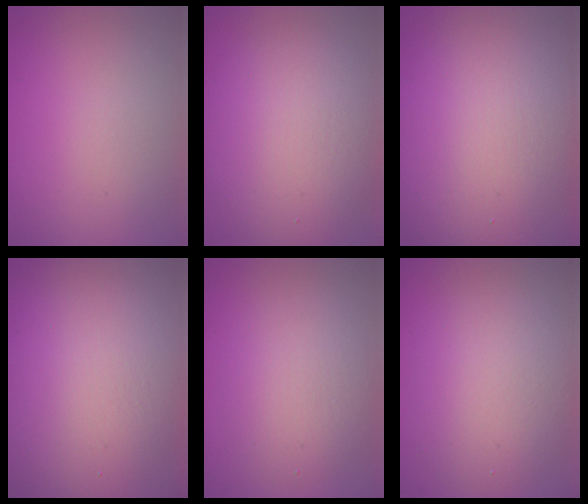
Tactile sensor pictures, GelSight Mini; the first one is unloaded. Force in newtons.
{"total": 7.8, "press": 7.8, "slide": 0.3}
{"total": 16.0, "press": 15.9, "slide": 0.8}
{"total": 22.2, "press": 22.2, "slide": 1.0}
{"total": 3.9, "press": 3.9, "slide": 0.0}
{"total": 5.4, "press": 5.3, "slide": 0.4}